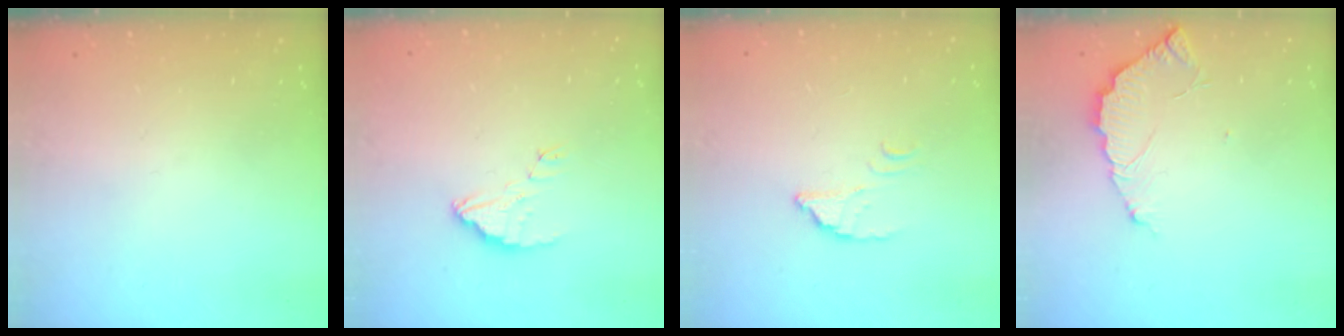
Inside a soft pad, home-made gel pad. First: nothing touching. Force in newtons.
{"total": 3.1, "press": 3.1, "slide": 0.1}
{"total": 2.4, "press": 2.4, "slide": 0.1}
{"total": 4.3, "press": 4.3, "slide": 0.2}